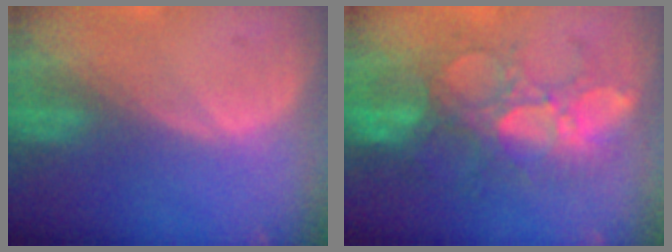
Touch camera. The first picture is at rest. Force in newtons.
{"total": 10.7, "press": 9.4, "slide": 5.1}